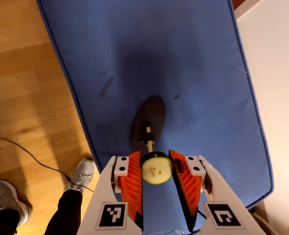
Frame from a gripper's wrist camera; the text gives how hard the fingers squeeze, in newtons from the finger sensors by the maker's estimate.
{"total": 8.4, "left": 8.0, "right": 8.7}